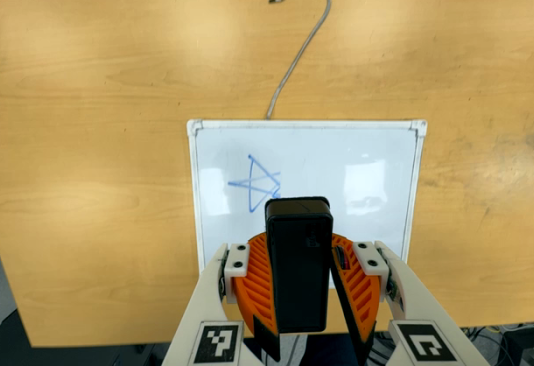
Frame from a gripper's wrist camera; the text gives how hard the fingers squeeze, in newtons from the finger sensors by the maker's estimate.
{"total": 8.8, "left": 9.0, "right": 8.6}